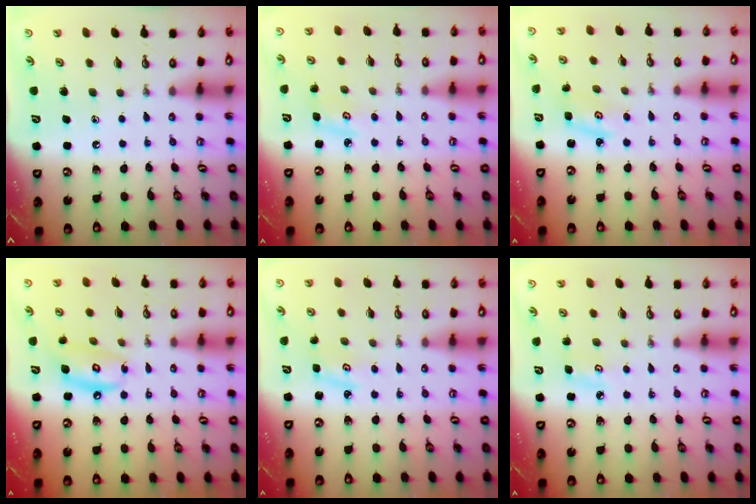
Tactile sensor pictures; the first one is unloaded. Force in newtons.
{"total": 3.0, "press": 3.0, "slide": 0.4}
{"total": 2.3, "press": 2.3, "slide": 0.3}
{"total": 11.5, "press": 11.5, "slide": 1.0}
{"total": 2.6, "press": 2.6, "slide": 0.4}
{"total": 3.9, "press": 3.9, "slide": 0.4}